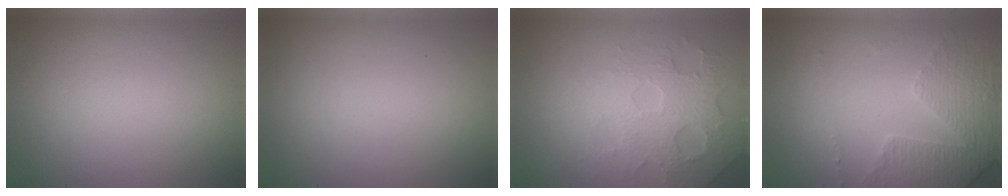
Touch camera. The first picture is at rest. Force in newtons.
{"total": 0.0}
{"total": 4.7, "press": 3.6, "slide": 2.9}
{"total": 4.7, "press": 3.4, "slide": 3.3}